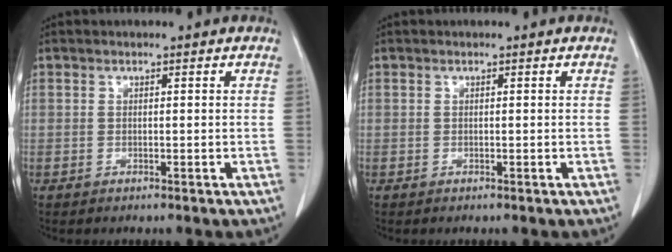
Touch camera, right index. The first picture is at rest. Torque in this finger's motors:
{"motor_torque": [0.00, 0.00, 0.00, 0.00]}